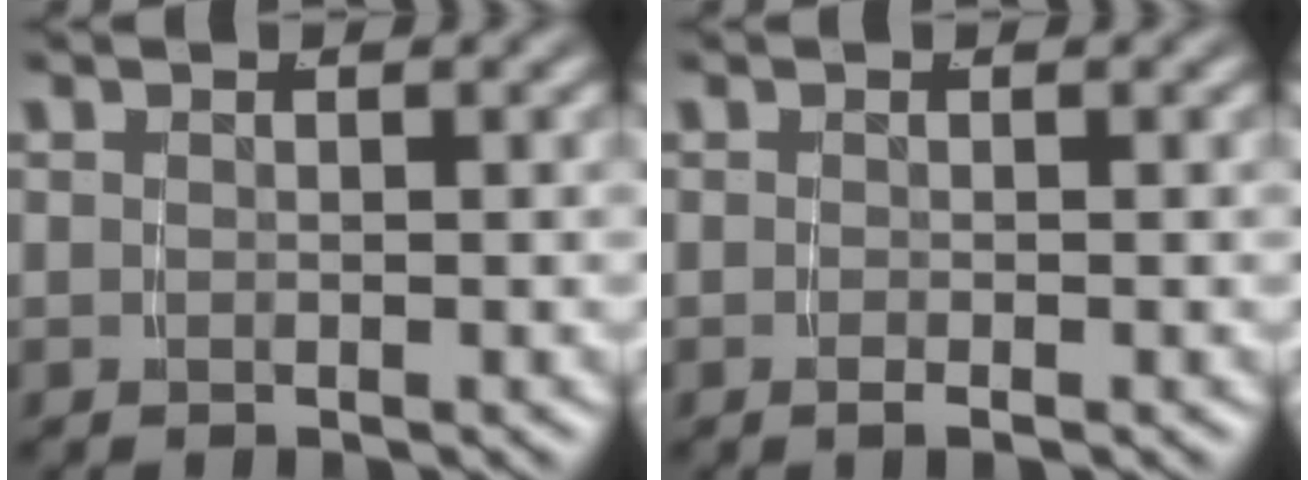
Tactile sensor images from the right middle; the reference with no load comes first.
{"total": 0.8, "force": [-0.6, -0.4, 0.4], "torque": [-0.008, 0.001, -0.009]}